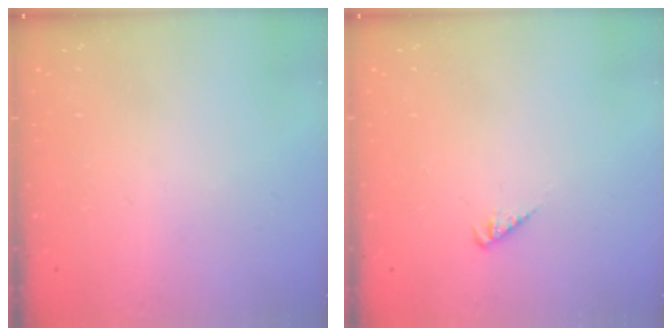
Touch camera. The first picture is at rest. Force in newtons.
{"total": 2.1, "press": 2.0, "slide": 0.5}